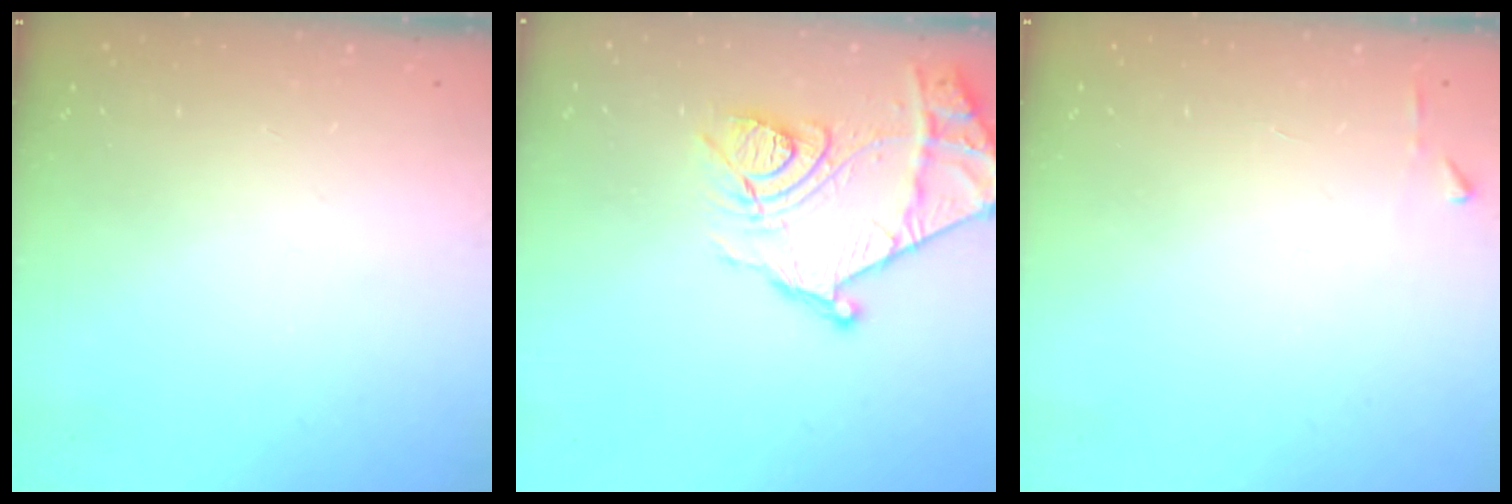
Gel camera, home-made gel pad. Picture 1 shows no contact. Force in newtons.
{"total": 17.3, "press": 17.2, "slide": 1.7}
{"total": 3.2, "press": 3.2, "slide": 0.4}